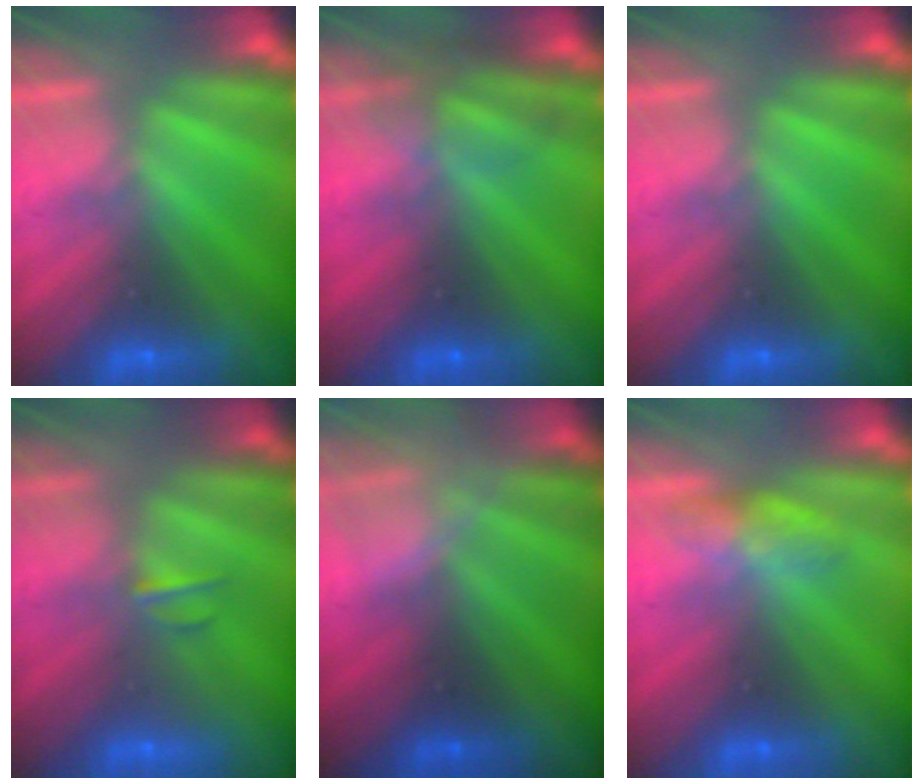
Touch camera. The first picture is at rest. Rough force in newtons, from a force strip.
{"total": 2.6}
{"total": 0.0}
{"total": 2.1}
{"total": 2.6}
{"total": 2.6}